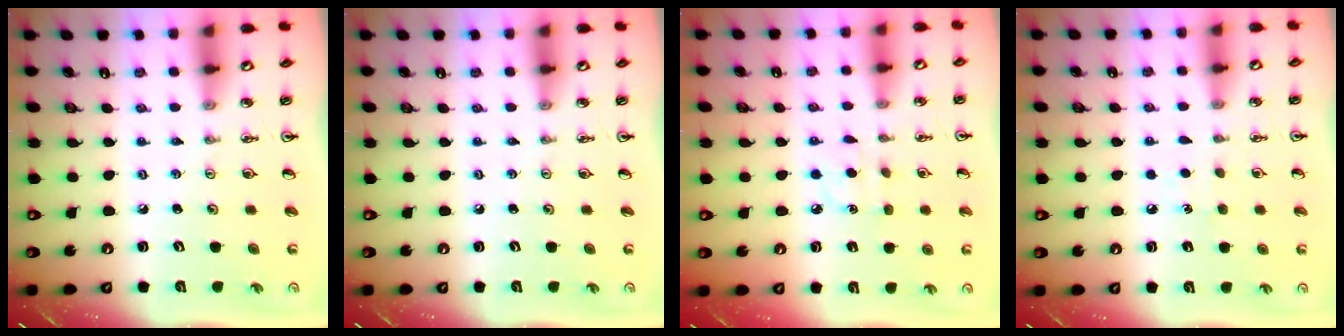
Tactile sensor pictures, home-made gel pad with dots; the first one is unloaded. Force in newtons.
{"total": 0.0}
{"total": 5.9, "press": 5.8, "slide": 0.7}
{"total": 4.9, "press": 4.9, "slide": 0.5}